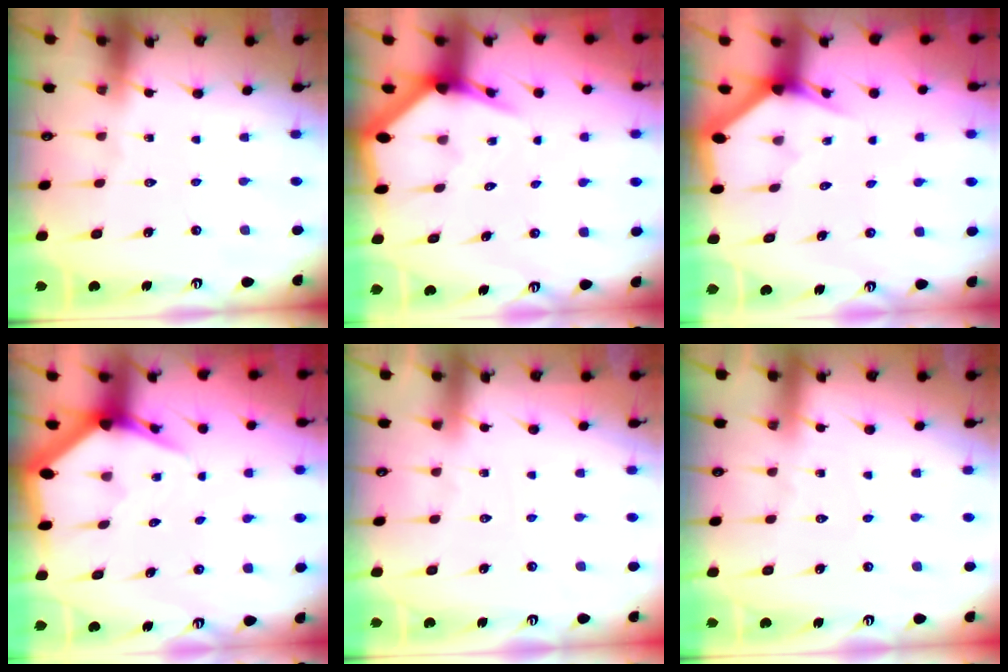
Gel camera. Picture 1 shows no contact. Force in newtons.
{"total": 4.1, "press": 4.0, "slide": 0.6}
{"total": 2.9, "press": 2.9, "slide": 0.1}
{"total": 5.3, "press": 5.3, "slide": 0.7}
{"total": 2.2, "press": 2.2, "slide": 0.3}
{"total": 2.9, "press": 2.9, "slide": 0.4}